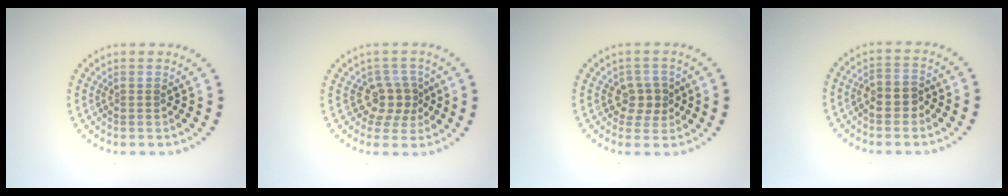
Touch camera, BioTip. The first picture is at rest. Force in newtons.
{"total": 2.7, "press": 2.1, "slide": 1.7}
{"total": 2.2, "press": 2.1, "slide": 0.8}
{"total": 2.0, "press": 1.9, "slide": 0.6}